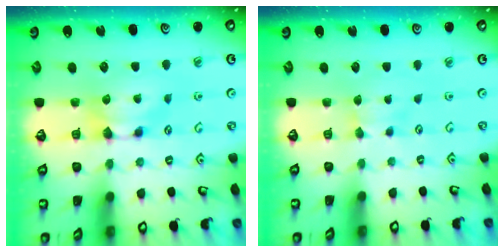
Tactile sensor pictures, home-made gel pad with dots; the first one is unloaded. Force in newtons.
{"total": 2.4, "press": 2.4, "slide": 0.6}